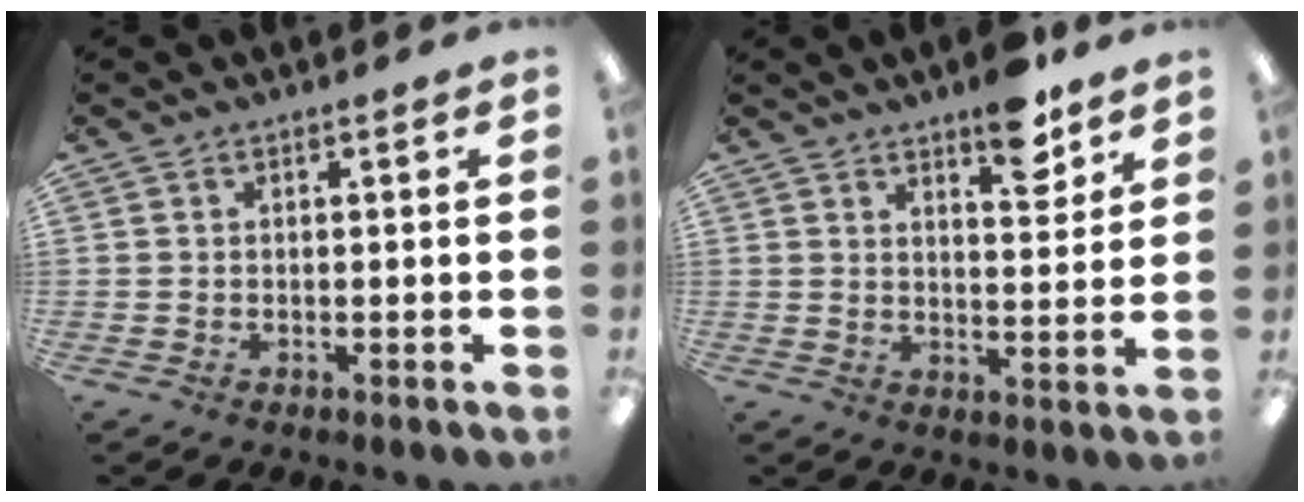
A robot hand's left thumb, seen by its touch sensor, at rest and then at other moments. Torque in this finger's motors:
{"motor_torque": [1.27, 0.79, 0.79, -0.72, 0.05]}